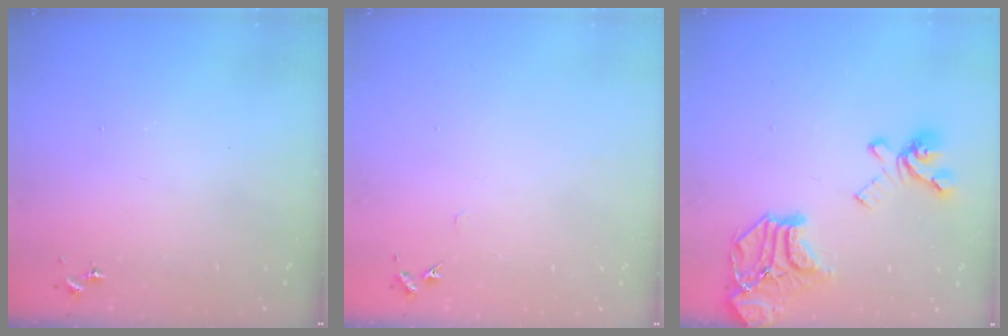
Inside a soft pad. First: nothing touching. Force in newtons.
{"total": 4.0, "press": 4.0, "slide": 0.5}
{"total": 20.3, "press": 20.2, "slide": 2.2}